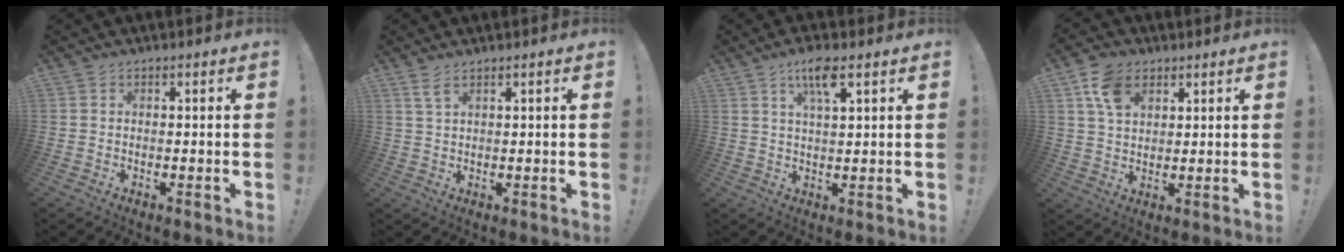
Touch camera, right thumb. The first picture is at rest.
{"total": 3.3, "force": [2.2, 0.8, 2.3], "torque": [-0.041, -0.007, 0.038]}
{"total": 6.9, "force": [3.8, 1.6, 5.5], "torque": [-0.096, -0.007, 0.061]}
{"total": 8.8, "force": [4.5, 5.7, 5.0], "torque": [-0.084, -0.008, 0.088]}